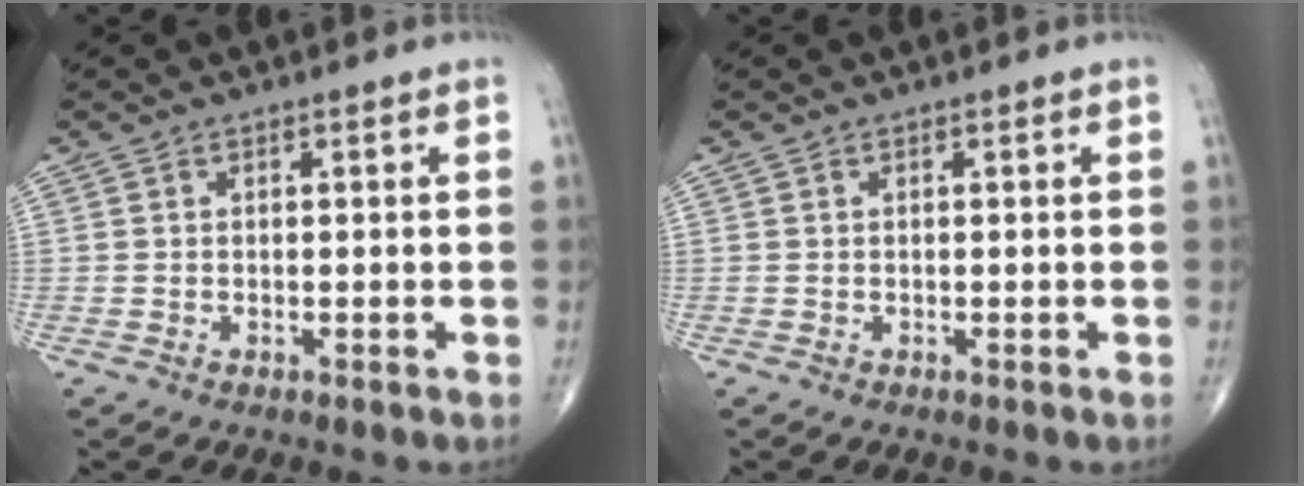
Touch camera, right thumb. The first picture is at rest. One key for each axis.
{"total": 0.0}